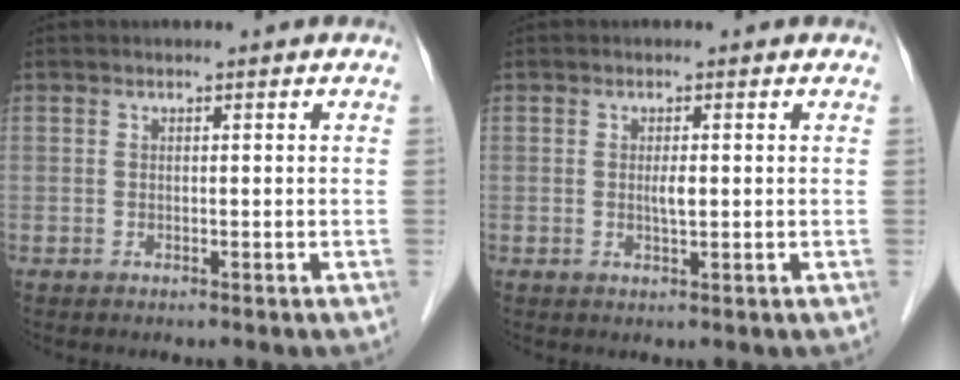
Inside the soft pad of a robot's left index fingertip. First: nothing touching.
{"total": 1.6, "force": [0.1, 0.3, 1.5], "torque": [-0.030, 0.000, 0.002]}